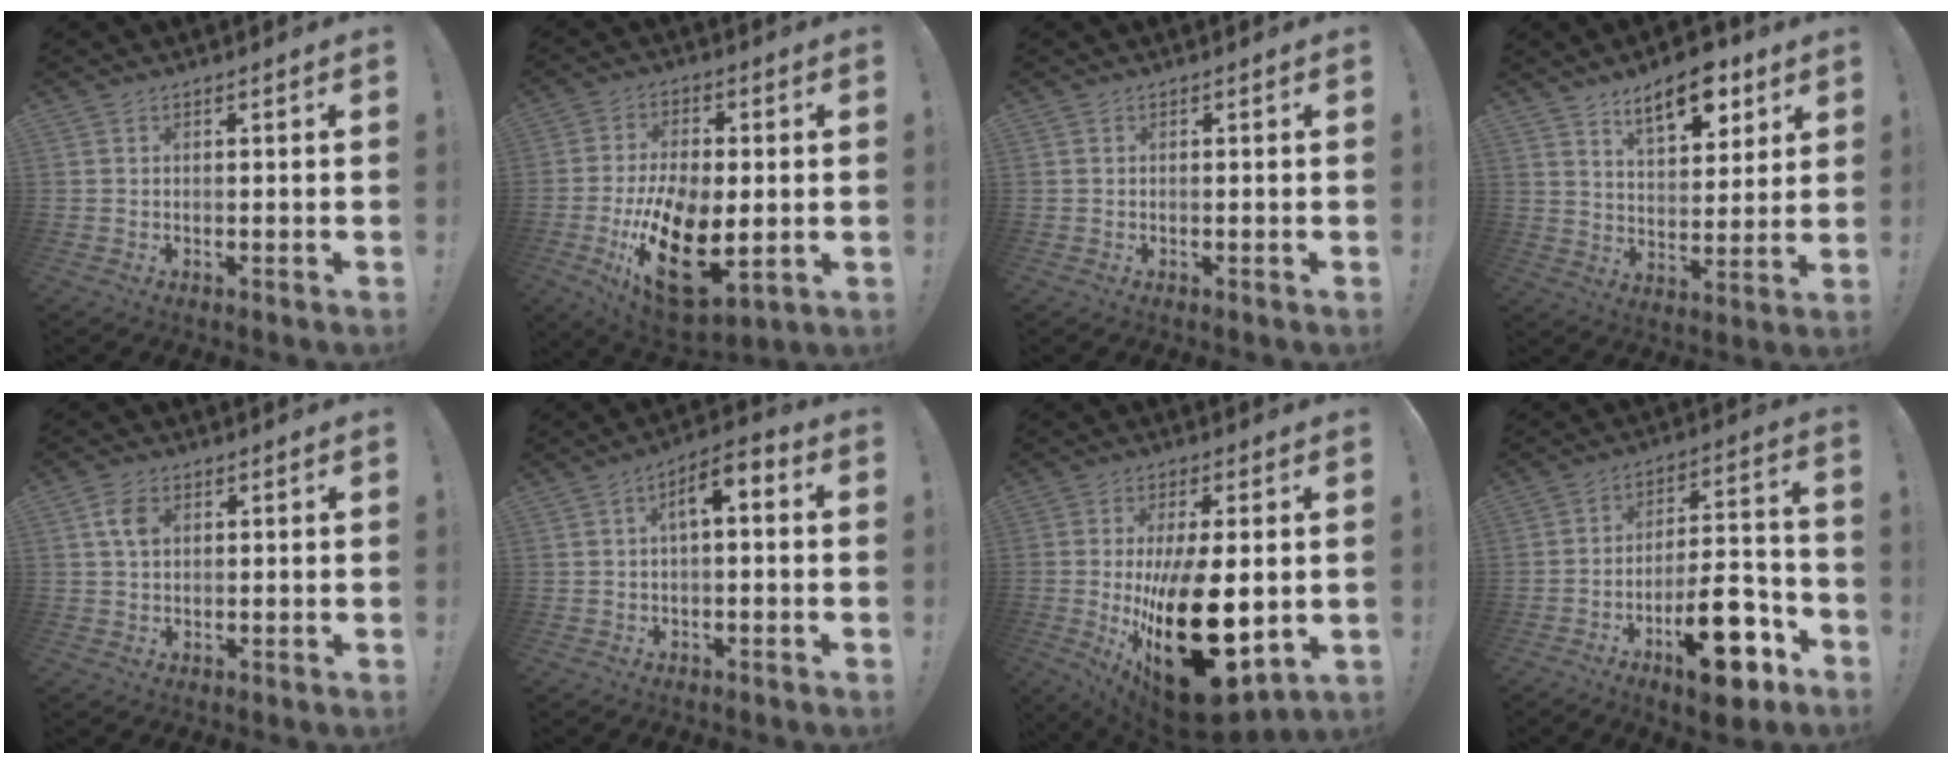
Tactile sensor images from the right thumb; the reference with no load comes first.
{"total": 20.7, "force": [-4.6, 11.1, 16.9], "torque": [-0.302, 0.012, -0.061]}
{"total": 0.0}
{"total": 13.0, "force": [8.3, 5.8, 8.1], "torque": [-0.112, -0.041, 0.144]}
{"total": 4.8, "force": [1.4, 3.3, 3.2], "torque": [-0.057, -0.001, 0.023]}
{"total": 6.5, "force": [1.1, 2.5, 5.9], "torque": [-0.094, -0.003, 0.016]}
{"total": 27.9, "force": [-3.1, 12.7, 24.7], "torque": [-0.390, -0.013, -0.015]}
{"total": 18.7, "force": [-10.0, 7.3, 14.0], "torque": [-0.195, 0.075, -0.149]}